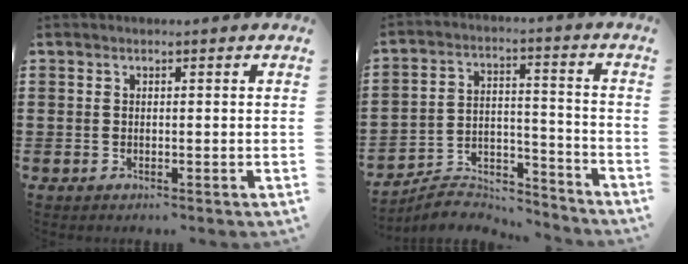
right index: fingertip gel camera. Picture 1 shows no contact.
{"total": 7.1, "force": [-6.8, 1.3, 1.5], "torque": [-0.032, 0.013, -0.134]}